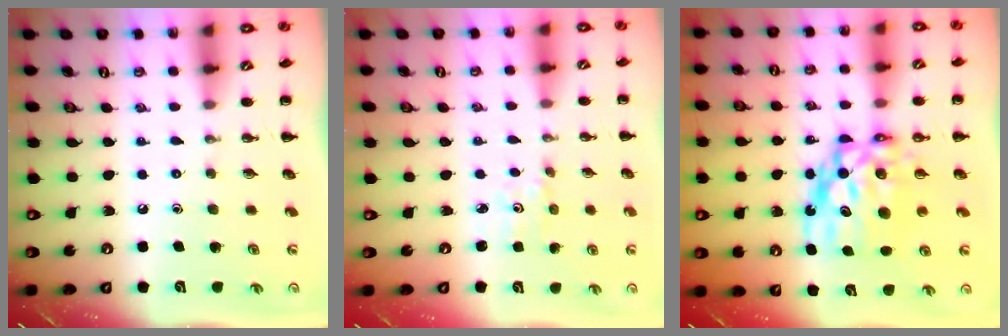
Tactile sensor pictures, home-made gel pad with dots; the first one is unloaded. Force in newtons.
{"total": 1.1, "press": 1.0, "slide": 0.3}
{"total": 11.8, "press": 11.4, "slide": 3.1}